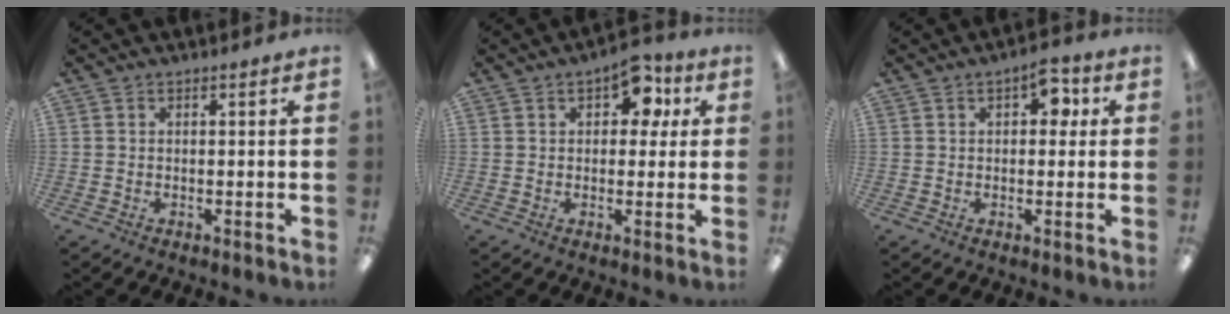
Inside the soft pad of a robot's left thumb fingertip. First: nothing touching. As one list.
[{"total": 9.0, "force": [3.8, 5.3, 6.2], "torque": [-0.071, -0.006, 0.062]}, {"total": 6.6, "force": [2.3, 3.6, 5.0], "torque": [-0.060, -0.003, 0.033]}]